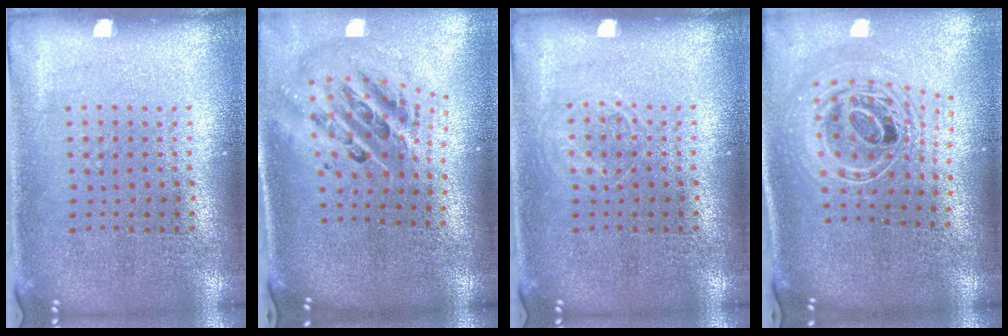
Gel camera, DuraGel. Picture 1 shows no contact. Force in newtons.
{"total": 2.6, "press": 1.8, "slide": 2.0}
{"total": 1.0, "press": 1.0, "slide": 0.1}
{"total": 2.6, "press": 1.9, "slide": 1.8}